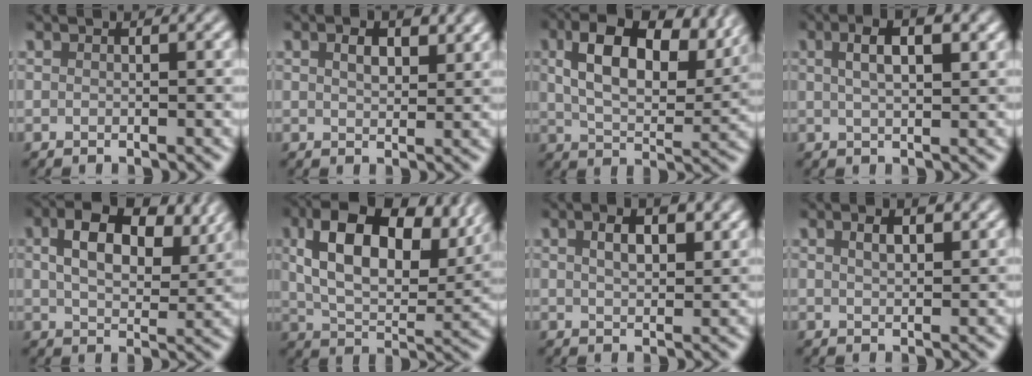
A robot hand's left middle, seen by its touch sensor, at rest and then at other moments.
{"total": 2.8, "force": [1.4, 1.5, 1.9], "torque": [-0.035, 0.002, 0.026]}
{"total": 10.8, "force": [4.8, 5.4, 8.0], "torque": [-0.136, 0.007, 0.085]}
{"total": 4.1, "force": [1.6, 1.5, 3.5], "torque": [-0.059, 0.012, 0.022]}
{"total": 8.2, "force": [3.3, 4.5, 5.9], "torque": [-0.100, 0.004, 0.056]}
{"total": 12.9, "force": [5.4, 6.7, 9.6], "torque": [-0.156, 0.006, 0.098]}
{"total": 3.3, "force": [1.5, 1.5, 2.6], "torque": [-0.047, 0.006, 0.027]}
{"total": 2.2, "force": [1.2, 0.9, 1.6], "torque": [-0.028, 0.005, 0.022]}